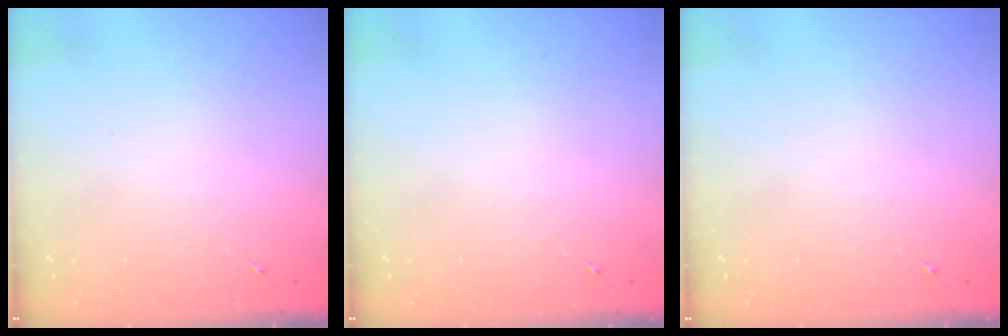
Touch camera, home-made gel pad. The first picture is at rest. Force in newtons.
{"total": 0.0}
{"total": 0.0}